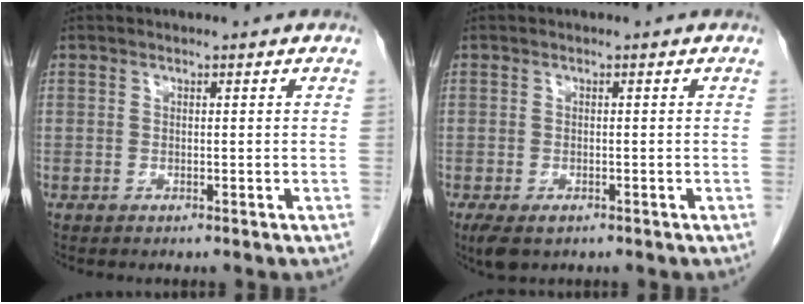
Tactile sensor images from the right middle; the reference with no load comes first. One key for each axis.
{"total": 4.0, "fx": -2.5, "fy": 2.0, "fz": 2.5, "tx": -0.049, "ty": -0.010, "tz": -0.038}